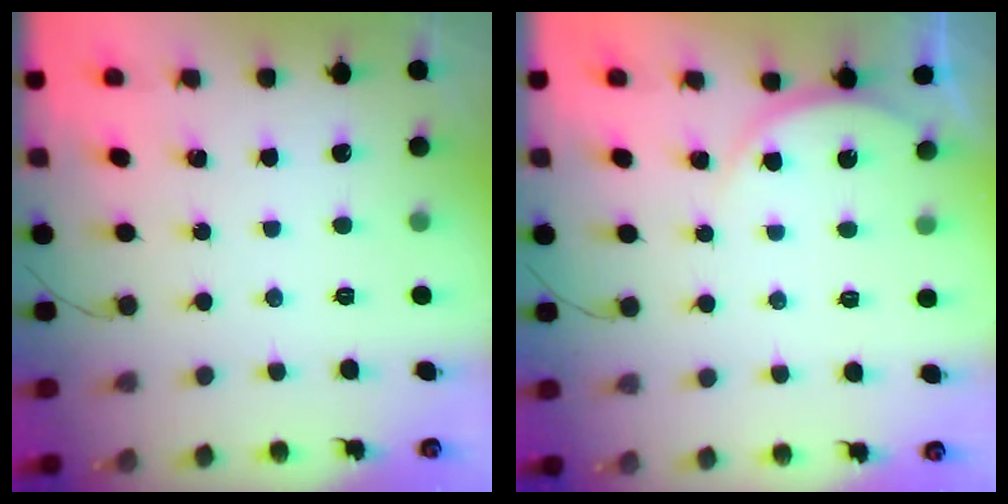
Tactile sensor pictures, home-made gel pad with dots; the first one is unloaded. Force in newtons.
{"total": 4.0, "press": 4.0, "slide": 0.6}